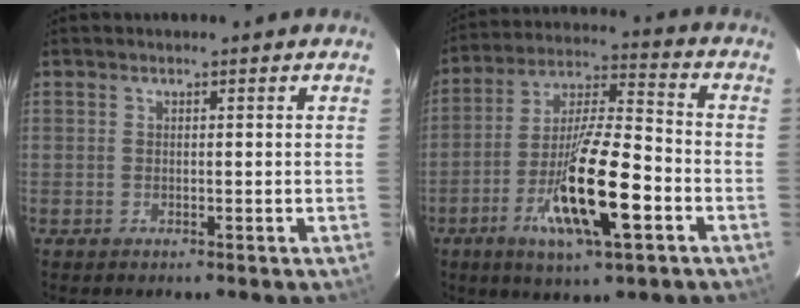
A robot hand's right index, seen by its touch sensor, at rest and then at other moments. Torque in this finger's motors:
{"motor_torque": [1.20, -0.94, 0.72, 0.21]}